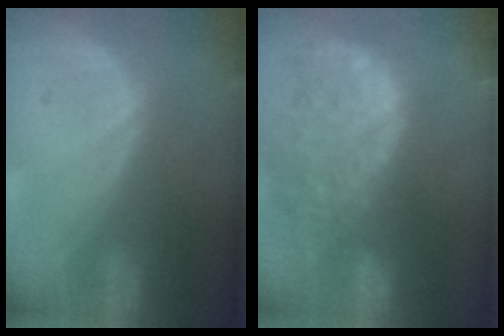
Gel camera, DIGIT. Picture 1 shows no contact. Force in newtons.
{"total": 14.4, "press": 11.7, "slide": 8.3}